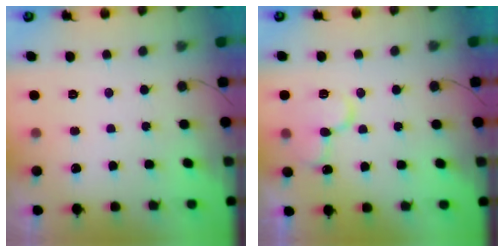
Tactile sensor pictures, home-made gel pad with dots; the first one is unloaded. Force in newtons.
{"total": 11.8, "press": 11.7, "slide": 1.4}